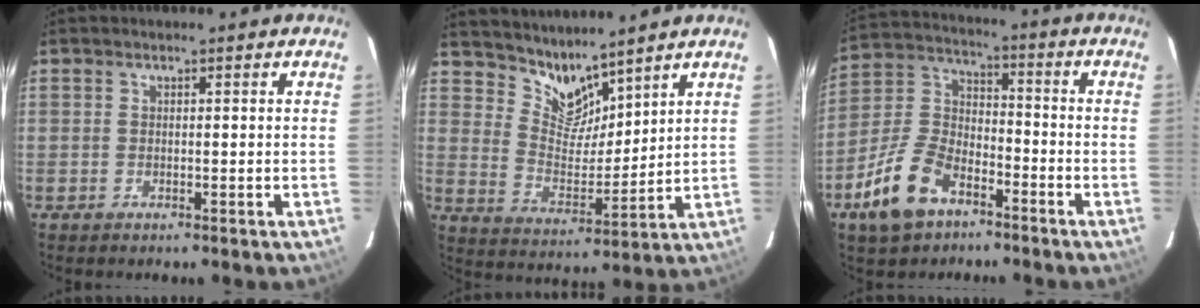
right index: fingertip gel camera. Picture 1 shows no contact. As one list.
[{"total": 8.0, "force": [7.3, 2.7, 2.1], "torque": [-0.036, -0.010, 0.143]}, {"total": 13.4, "force": [-7.8, 7.4, 8.0], "torque": [-0.180, 0.017, -0.142]}]